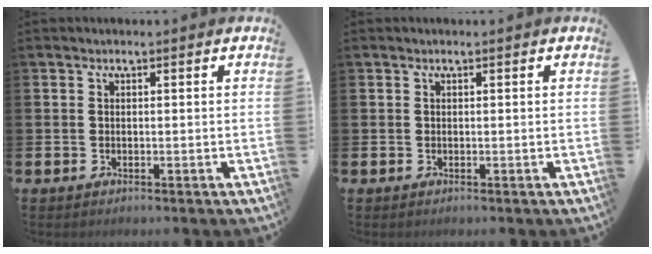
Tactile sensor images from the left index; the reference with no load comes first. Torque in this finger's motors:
{"motor_torque": [-0.01, 0.01, 0.00, 0.00]}